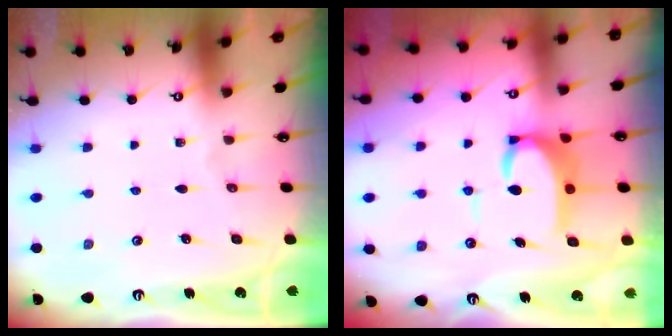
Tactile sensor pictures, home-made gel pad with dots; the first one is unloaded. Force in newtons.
{"total": 6.8, "press": 6.8, "slide": 0.9}